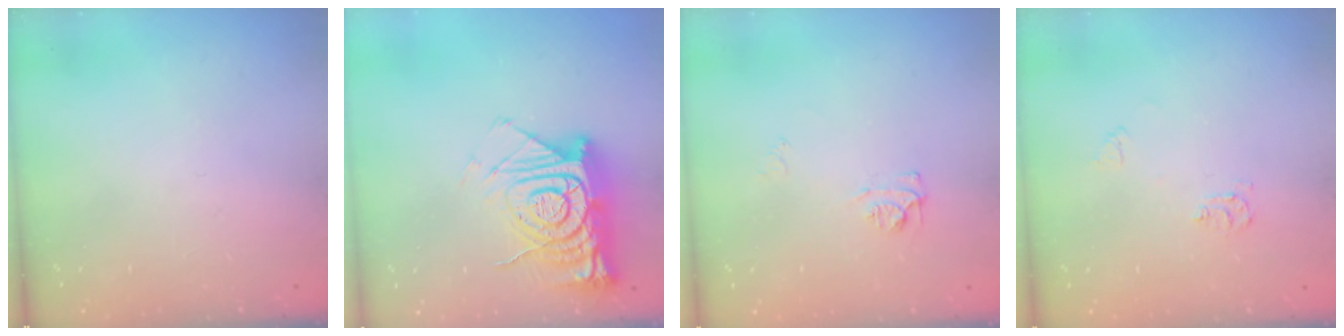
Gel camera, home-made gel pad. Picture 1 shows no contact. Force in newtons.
{"total": 16.4, "press": 16.4, "slide": 1.4}
{"total": 5.1, "press": 5.0, "slide": 0.8}
{"total": 5.5, "press": 5.4, "slide": 0.6}